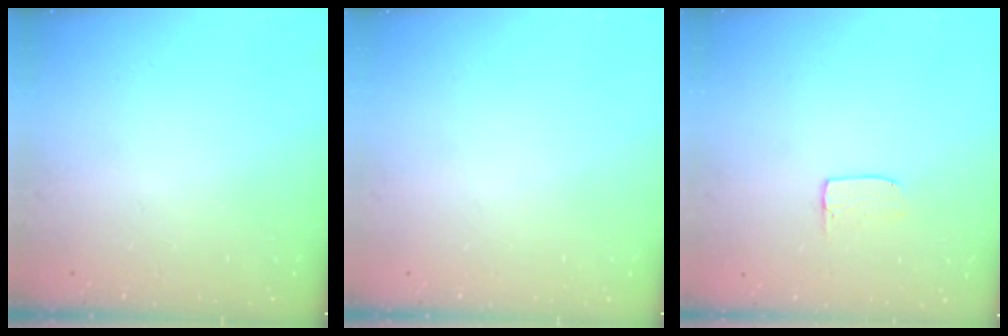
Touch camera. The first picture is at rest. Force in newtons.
{"total": 0.0}
{"total": 4.1, "press": 4.1, "slide": 0.3}